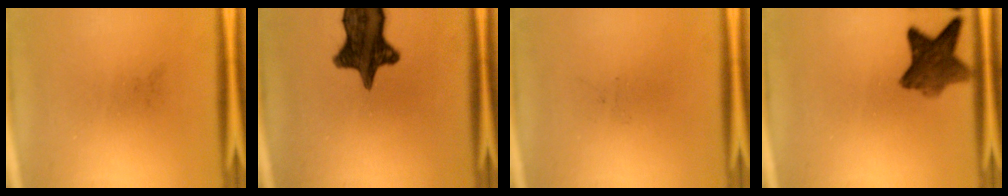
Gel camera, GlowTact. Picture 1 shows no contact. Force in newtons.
{"total": 13.1}
{"total": 0.0}
{"total": 7.9}